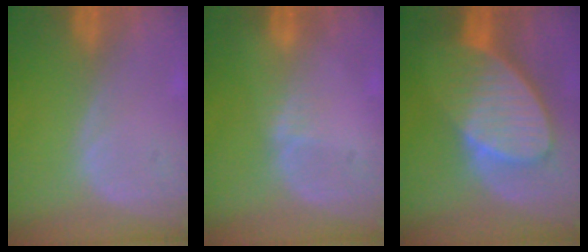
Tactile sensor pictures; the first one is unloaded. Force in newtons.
{"total": 1.3, "press": 1.3, "slide": 0.2}
{"total": 9.6, "press": 8.4, "slide": 4.6}